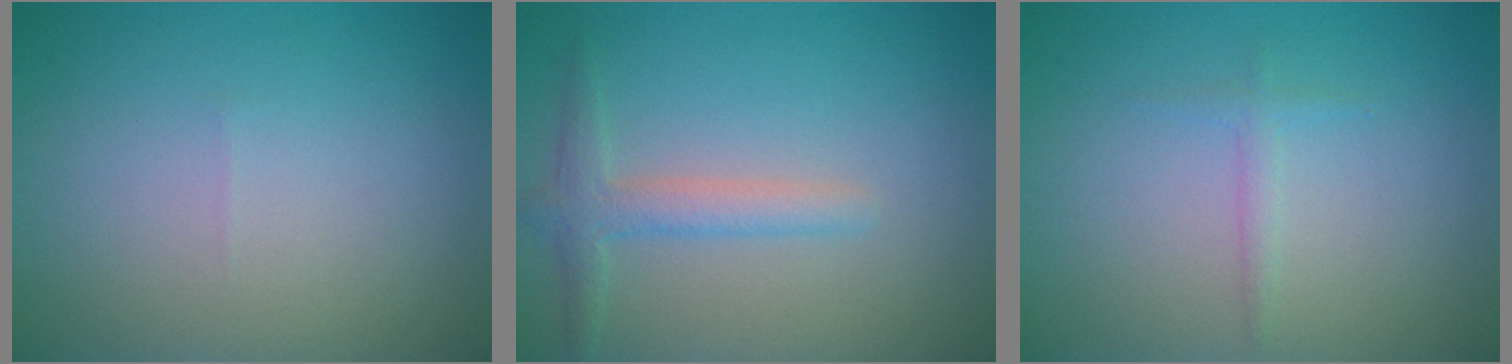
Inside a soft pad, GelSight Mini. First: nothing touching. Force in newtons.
{"total": 2.4, "press": 2.4, "slide": 0.1}
{"total": 0.9, "press": 0.9, "slide": 0.0}